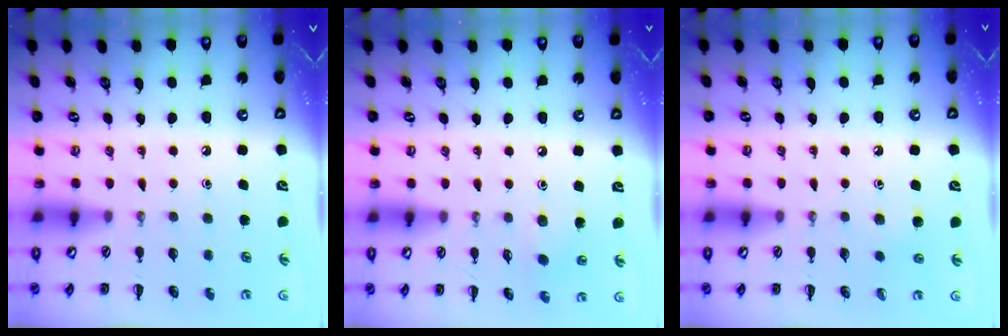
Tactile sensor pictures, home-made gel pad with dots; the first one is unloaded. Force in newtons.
{"total": 4.6, "press": 4.4, "slide": 1.1}
{"total": 3.0, "press": 2.7, "slide": 1.3}